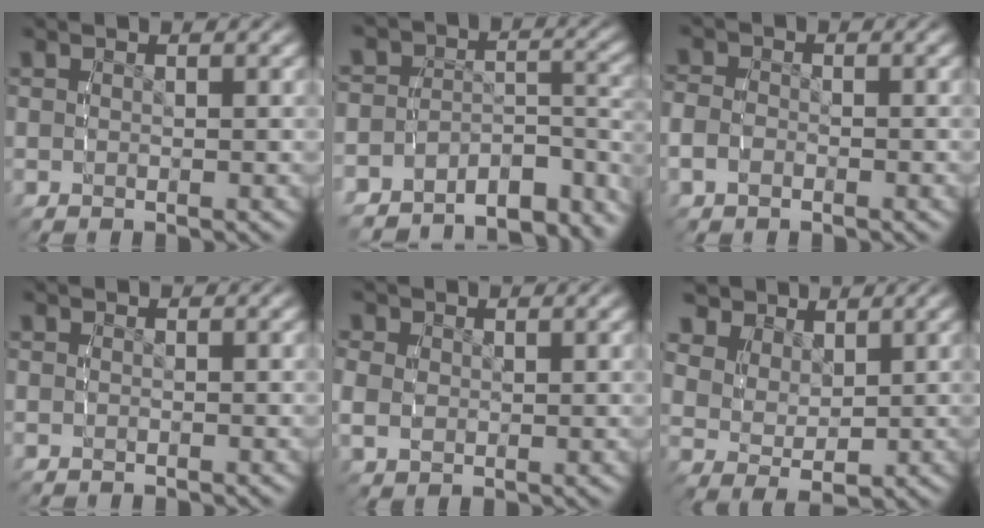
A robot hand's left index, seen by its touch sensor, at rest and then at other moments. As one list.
[{"total": 12.5, "force": [-9.9, 6.2, 4.4], "torque": [-0.054, -0.025, -0.153]}, {"total": 2.1, "force": [-0.9, 1.6, 0.9], "torque": [-0.026, -0.010, -0.014]}, {"total": 0.0}, {"total": 2.9, "force": [0.5, 2.5, 1.3], "torque": [-0.033, -0.010, 0.016]}, {"total": 5.7, "force": [2.7, 3.5, 3.7], "torque": [-0.069, -0.016, 0.057]}]